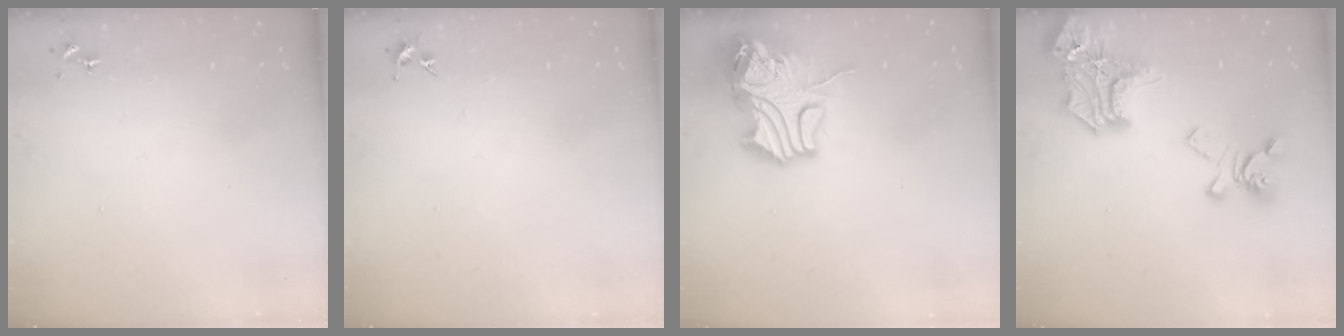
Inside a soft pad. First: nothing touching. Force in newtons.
{"total": 3.6, "press": 3.5, "slide": 0.4}
{"total": 13.9, "press": 13.8, "slide": 2.1}
{"total": 24.6, "press": 24.6, "slide": 0.7}